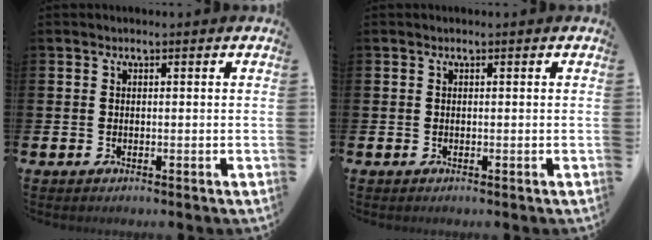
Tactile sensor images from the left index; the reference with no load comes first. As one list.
[{"total": 0.0}]